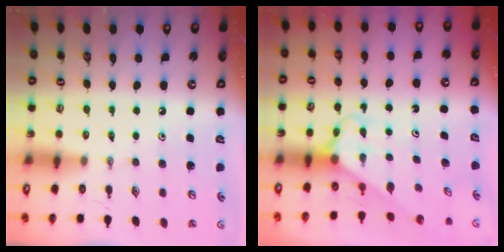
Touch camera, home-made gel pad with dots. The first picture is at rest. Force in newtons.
{"total": 2.5, "press": 2.5, "slide": 0.2}